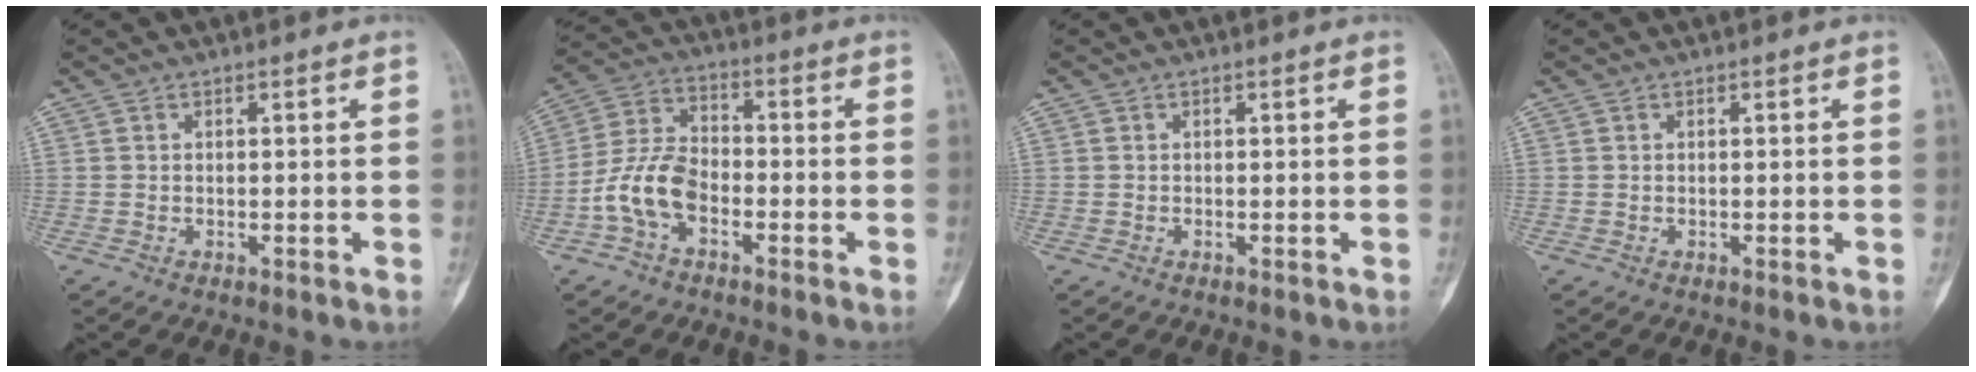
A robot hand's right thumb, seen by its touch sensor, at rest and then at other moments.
{"total": 9.8, "force": [-3.7, 6.0, 6.8], "torque": [-0.133, 0.035, -0.079]}
{"total": 0.0}
{"total": 0.0}